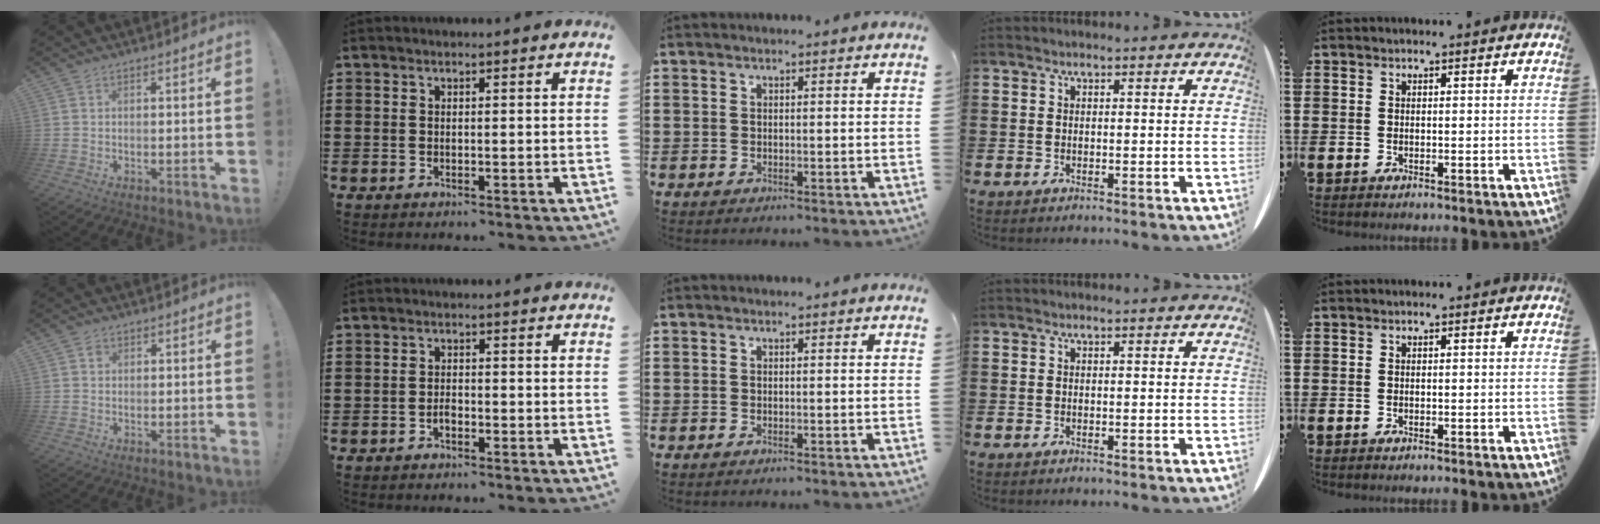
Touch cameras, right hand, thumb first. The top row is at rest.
{"thumb": {"total": 1.2, "force": [0.4, 1.1, 0.3], "torque": [0.002, -0.001, 0.006]}, "index": {"total": 1.5, "force": [-0.9, 0.9, 0.9], "torque": [-0.021, -0.001, -0.016]}}